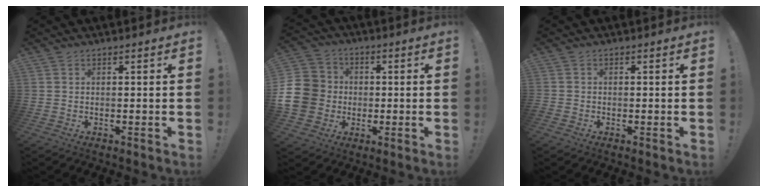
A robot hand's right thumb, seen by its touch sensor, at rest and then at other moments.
{"total": 14.1, "force": [-1.2, 12.6, 6.2], "torque": [-0.122, 0.021, -0.014]}
{"total": 1.1, "force": [-0.6, 0.9, 0.3], "torque": [-0.003, 0.003, -0.011]}